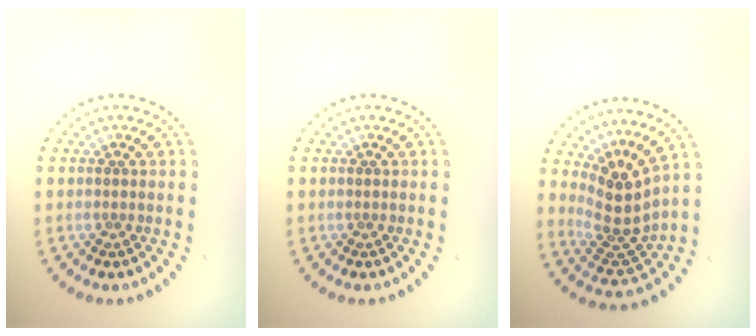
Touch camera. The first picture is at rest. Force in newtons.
{"total": 0.0}
{"total": 3.8, "press": 2.7, "slide": 2.6}